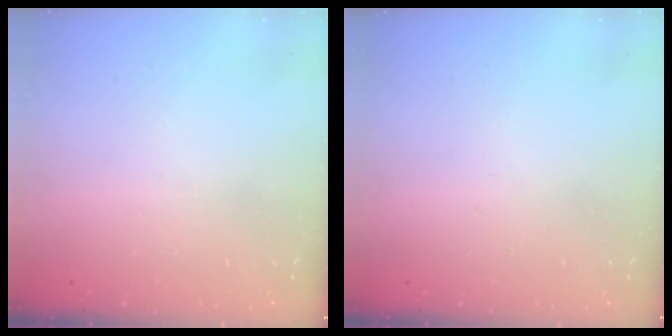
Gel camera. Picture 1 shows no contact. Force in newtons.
{"total": 0.0}